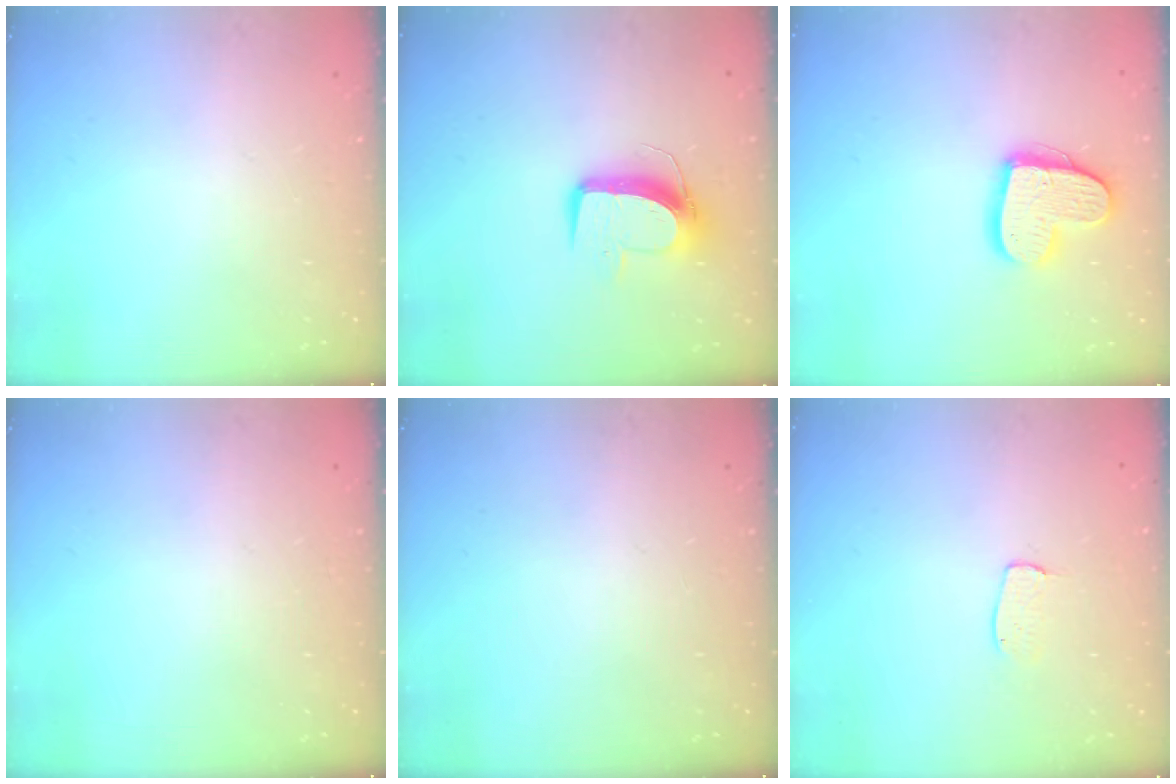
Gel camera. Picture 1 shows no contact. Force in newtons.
{"total": 9.7, "press": 9.7, "slide": 0.6}
{"total": 15.4, "press": 15.4, "slide": 1.2}
{"total": 0.0}
{"total": 0.0}
{"total": 5.8, "press": 5.8, "slide": 0.2}